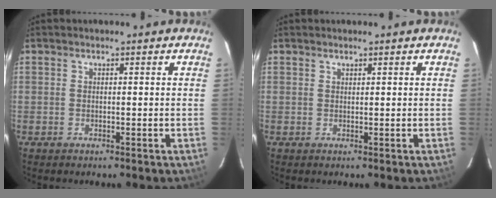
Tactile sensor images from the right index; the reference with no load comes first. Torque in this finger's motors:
{"motor_torque": [0.42, 0.17, -0.02, -0.01]}